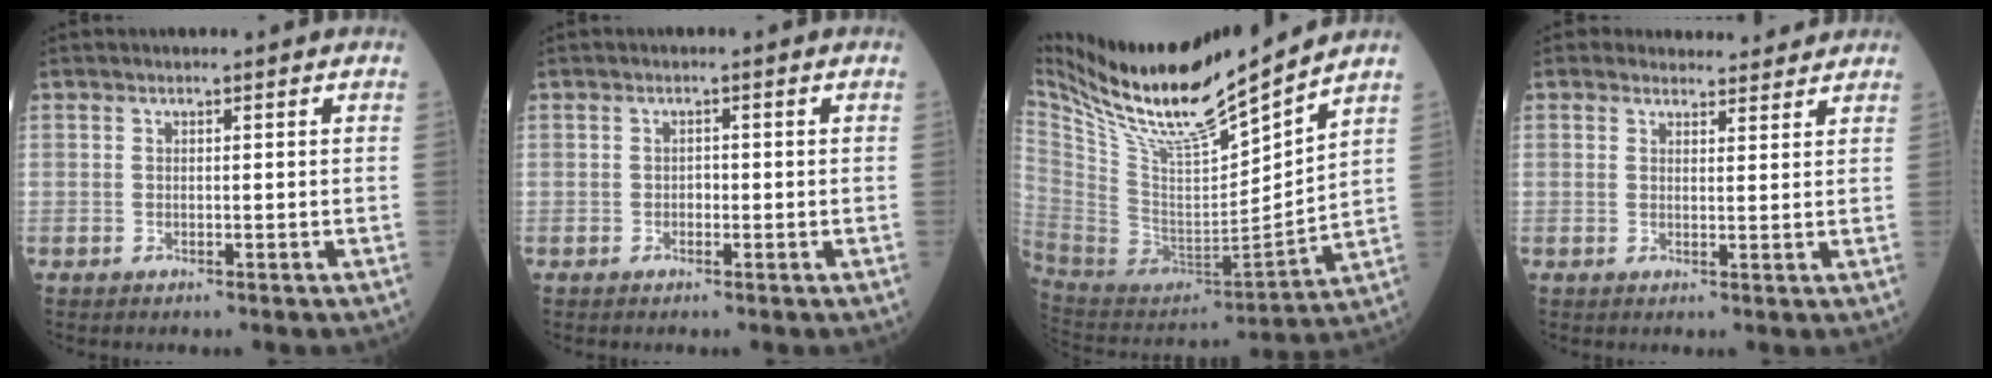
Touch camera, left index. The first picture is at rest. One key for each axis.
{"total": 0.8, "fx": -0.2, "fy": 0.6, "fz": 0.5, "tx": -0.005, "ty": 0.003, "tz": -0.007}
{"total": 20.2, "fx": 17.1, "fy": 0.7, "fz": 10.7, "tx": -0.201, "ty": -0.014, "tz": 0.321}
{"total": 4.7, "fx": 4.4, "fy": 1.7, "fz": 0.1, "tx": 0.008, "ty": 0.008, "tz": 0.049}